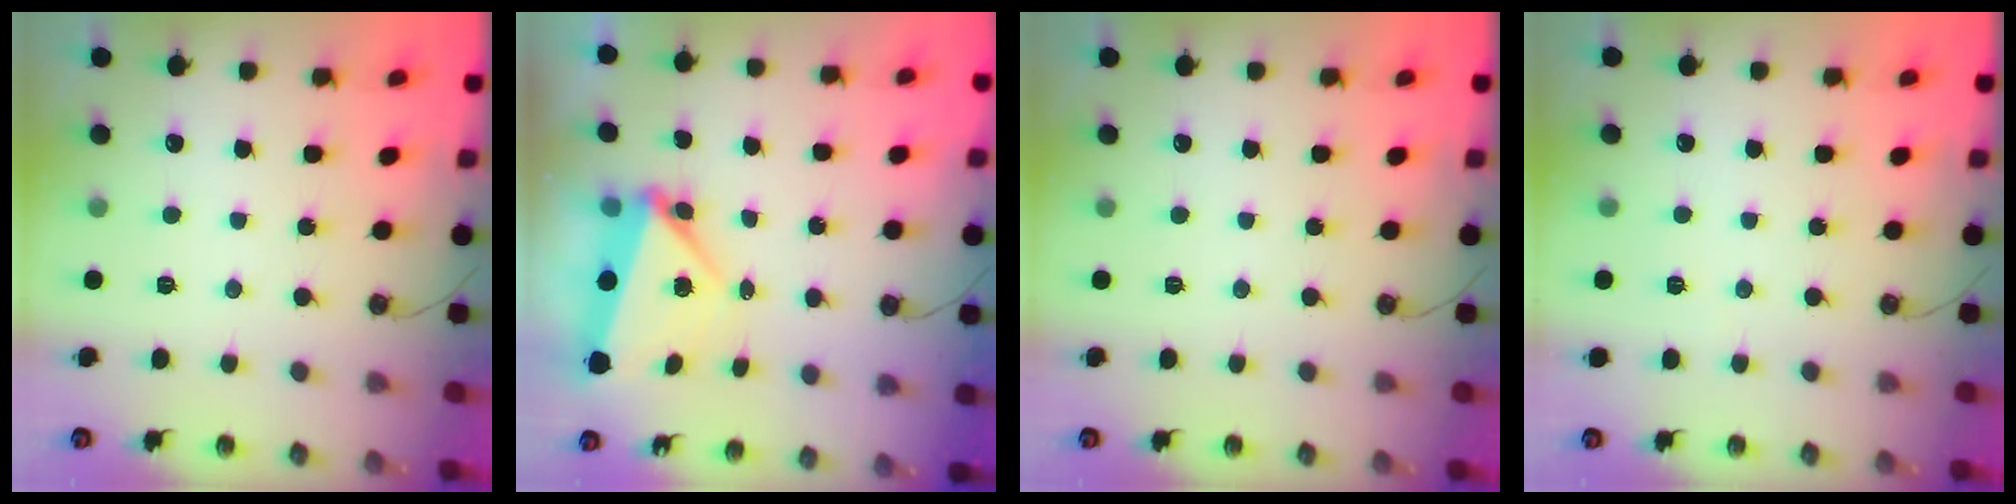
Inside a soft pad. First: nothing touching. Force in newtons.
{"total": 5.3, "press": 5.3, "slide": 0.2}
{"total": 0.0}
{"total": 2.5, "press": 1.1, "slide": 2.2}